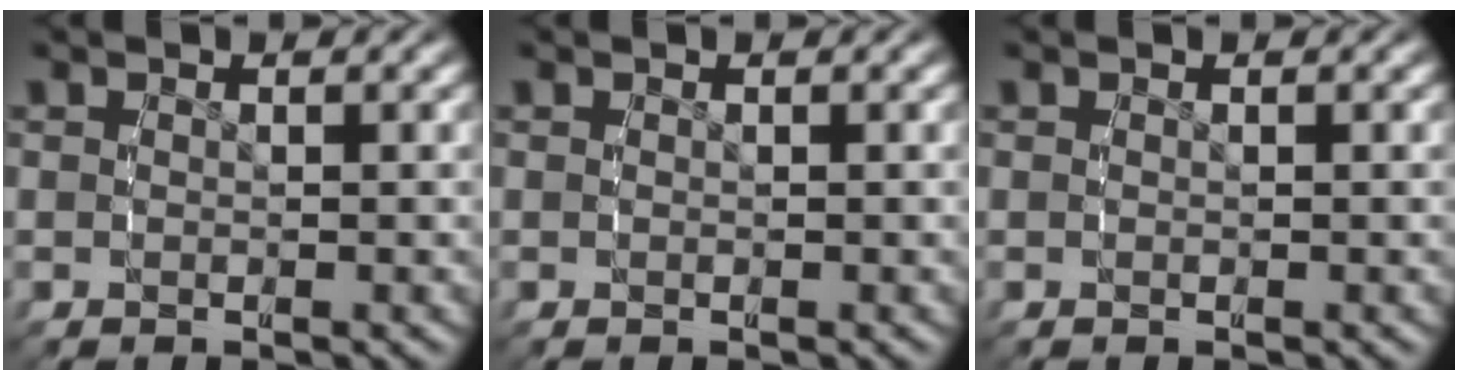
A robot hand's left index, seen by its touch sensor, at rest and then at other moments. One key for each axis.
{"total": 0.0}
{"total": 0.0}